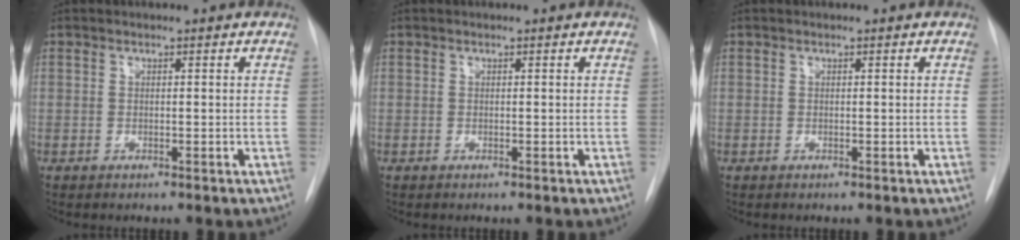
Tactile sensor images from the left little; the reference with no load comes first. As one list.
[{"total": 0.0}, {"total": 0.0}]